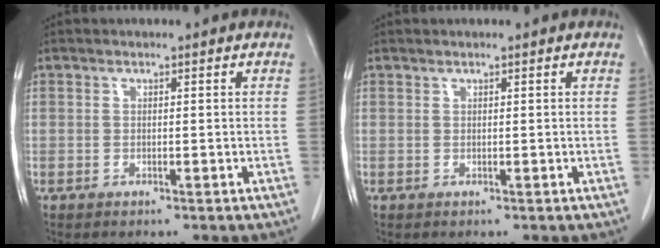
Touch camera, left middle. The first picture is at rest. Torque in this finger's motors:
{"motor_torque": [0.07, -0.21, -0.08, -0.01]}